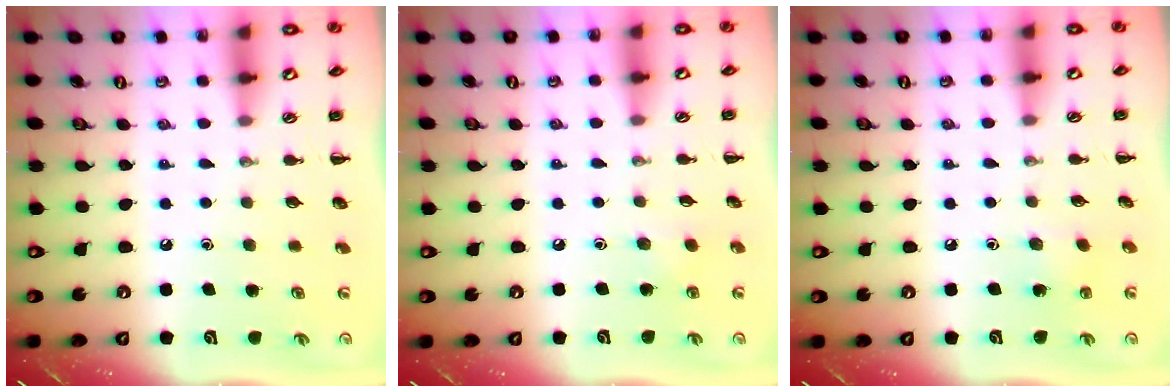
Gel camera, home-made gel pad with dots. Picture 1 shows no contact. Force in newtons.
{"total": 3.5, "press": 3.3, "slide": 1.1}
{"total": 3.6, "press": 3.4, "slide": 1.1}